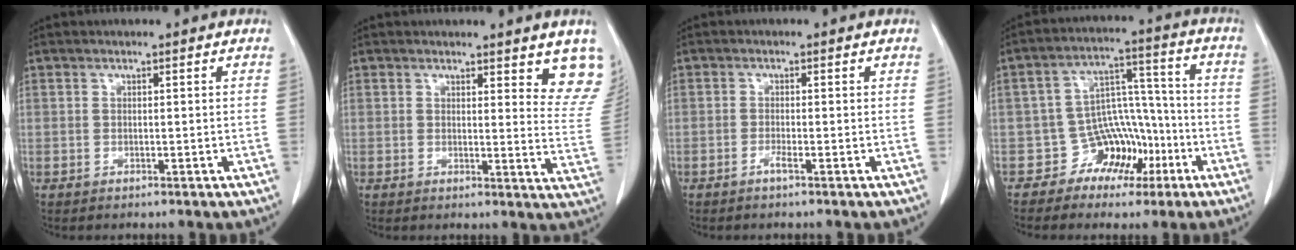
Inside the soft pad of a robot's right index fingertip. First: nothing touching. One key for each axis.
{"total": 8.1, "fx": 6.6, "fy": 1.9, "fz": 4.2, "tx": -0.031, "ty": -0.034, "tz": 0.058}
{"total": 1.1, "fx": -0.7, "fy": -0.2, "fz": 0.8, "tx": -0.017, "ty": 0.000, "tz": -0.015}
{"total": 8.4, "fx": -4.2, "fy": 6.4, "fz": 3.5, "tx": -0.049, "ty": 0.035, "tz": -0.063}